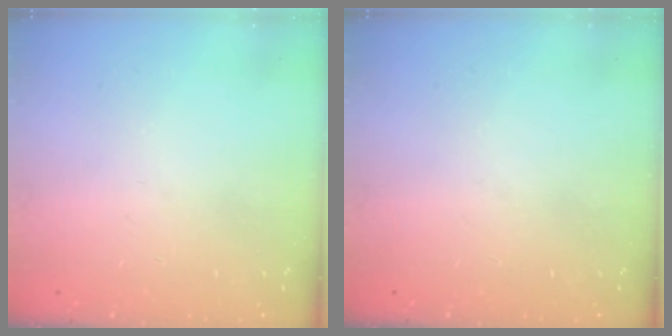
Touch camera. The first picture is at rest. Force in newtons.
{"total": 0.0}